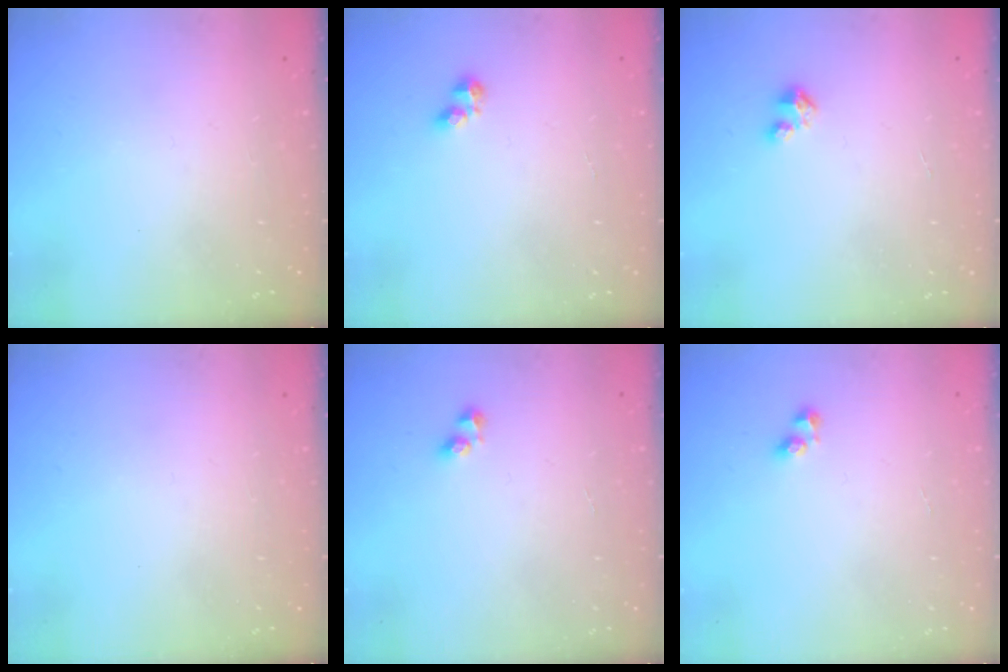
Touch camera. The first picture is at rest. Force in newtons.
{"total": 2.6, "press": 2.5, "slide": 0.5}
{"total": 1.6, "press": 1.6, "slide": 0.2}
{"total": 0.0}
{"total": 2.5, "press": 2.2, "slide": 1.3}
{"total": 2.5, "press": 2.2, "slide": 1.3}